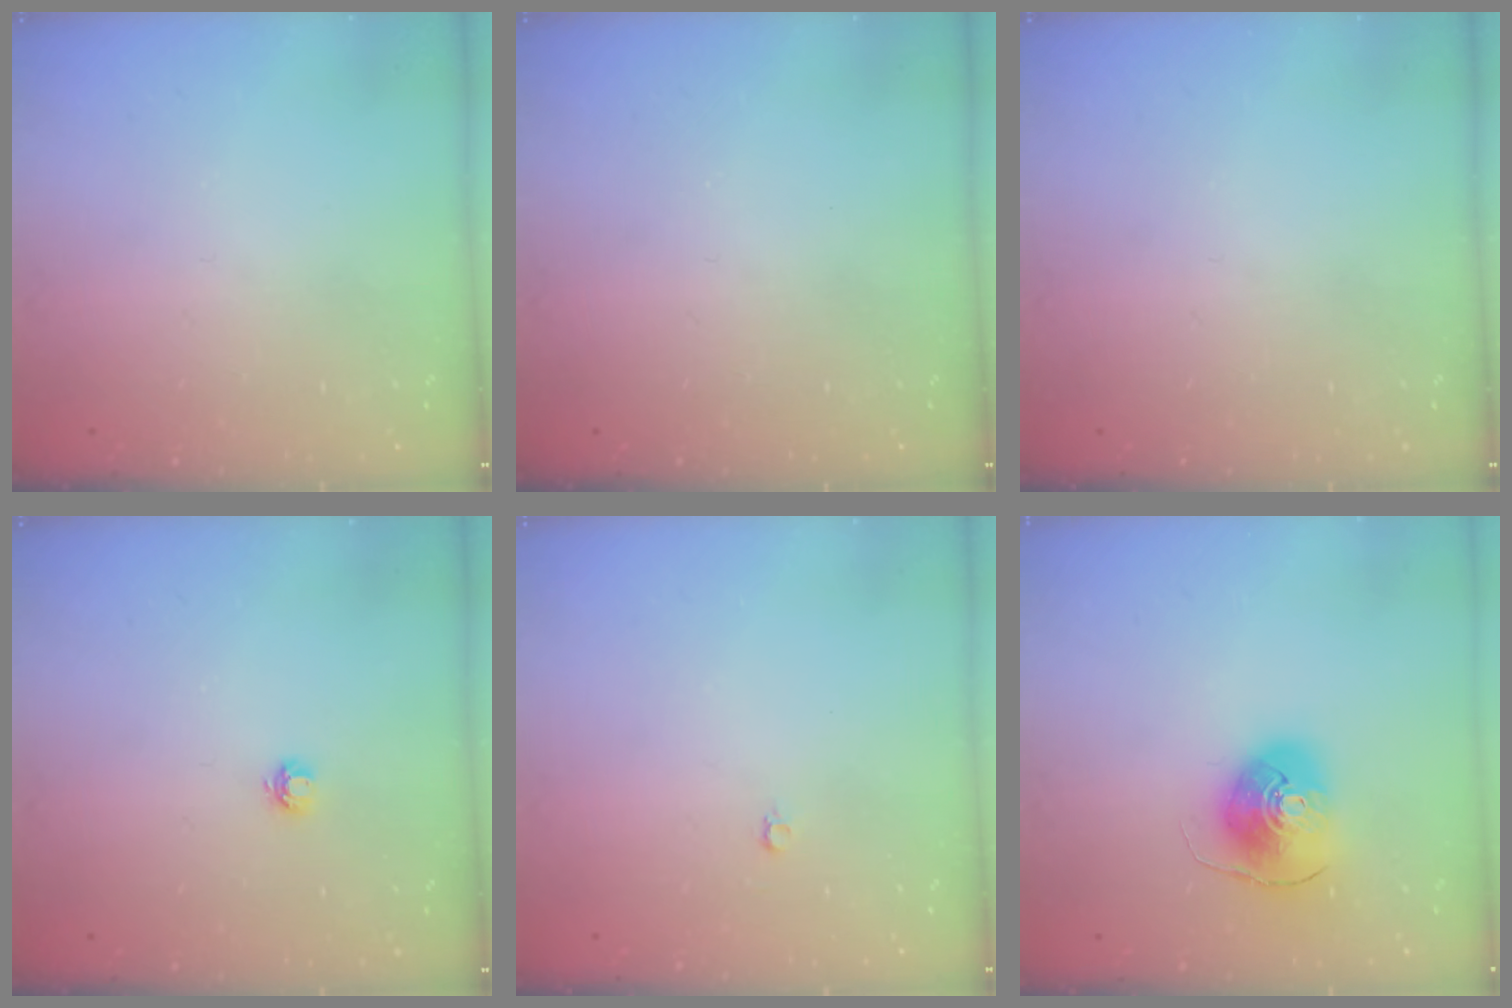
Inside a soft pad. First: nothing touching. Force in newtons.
{"total": 0.0}
{"total": 0.0}
{"total": 3.7, "press": 3.7, "slide": 0.5}
{"total": 2.2, "press": 2.2, "slide": 0.2}
{"total": 10.2, "press": 10.1, "slide": 1.1}